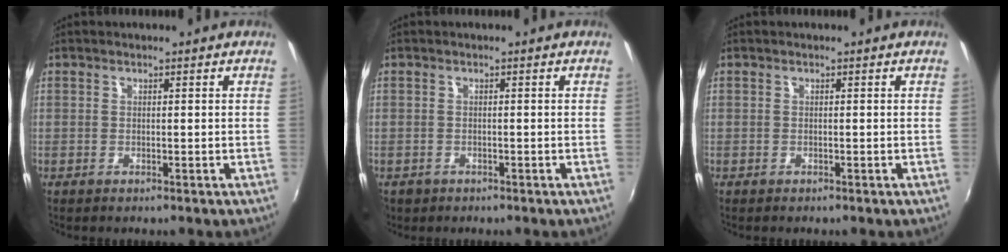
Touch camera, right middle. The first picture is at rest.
{"total": 2.2, "force": [-1.1, 1.8, 0.7], "torque": [-0.019, -0.006, -0.016]}
{"total": 0.0}